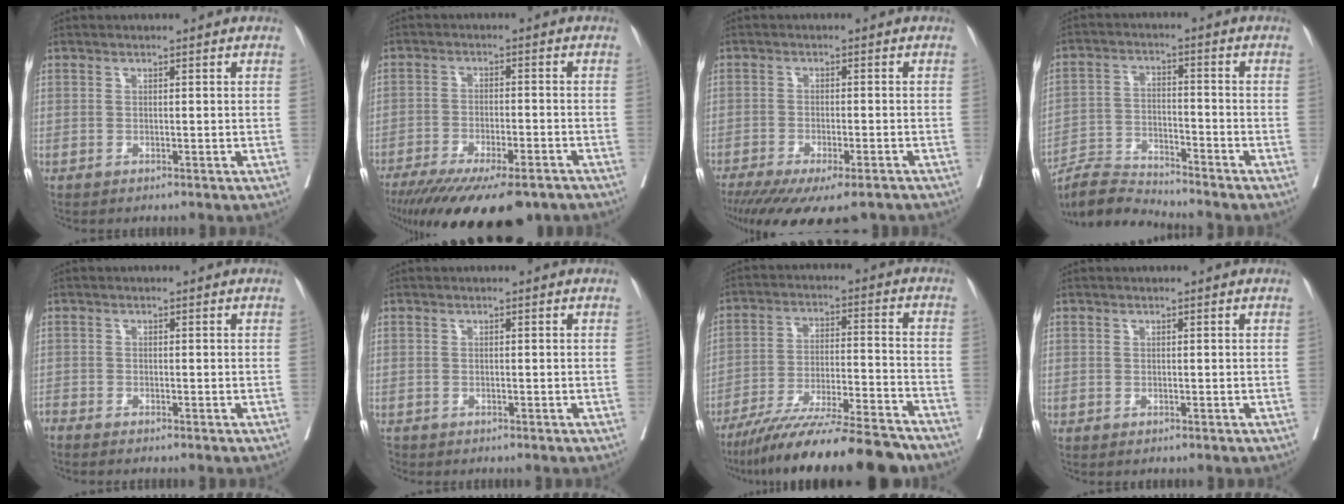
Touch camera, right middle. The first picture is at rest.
{"total": 18.3, "force": [-14.1, 4.2, 10.9], "torque": [-0.167, -0.039, -0.207]}
{"total": 14.5, "force": [-11.3, 3.5, 8.5], "torque": [-0.142, -0.028, -0.165]}
{"total": 7.1, "force": [-7.0, -0.5, -0.4], "torque": [-0.004, 0.003, -0.130]}
{"total": 1.9, "force": [-1.9, -0.1, 0.4], "torque": [-0.011, -0.004, -0.034]}
{"total": 1.0, "force": [-0.9, 0.5, 0.1], "torque": [-0.009, -0.002, -0.018]}
{"total": 20.0, "force": [-17.3, 0.9, 10.0], "torque": [-0.155, -0.022, -0.279]}
{"total": 0.5, "force": [-0.2, 0.5, 0.0], "torque": [0.003, 0.006, -0.007]}